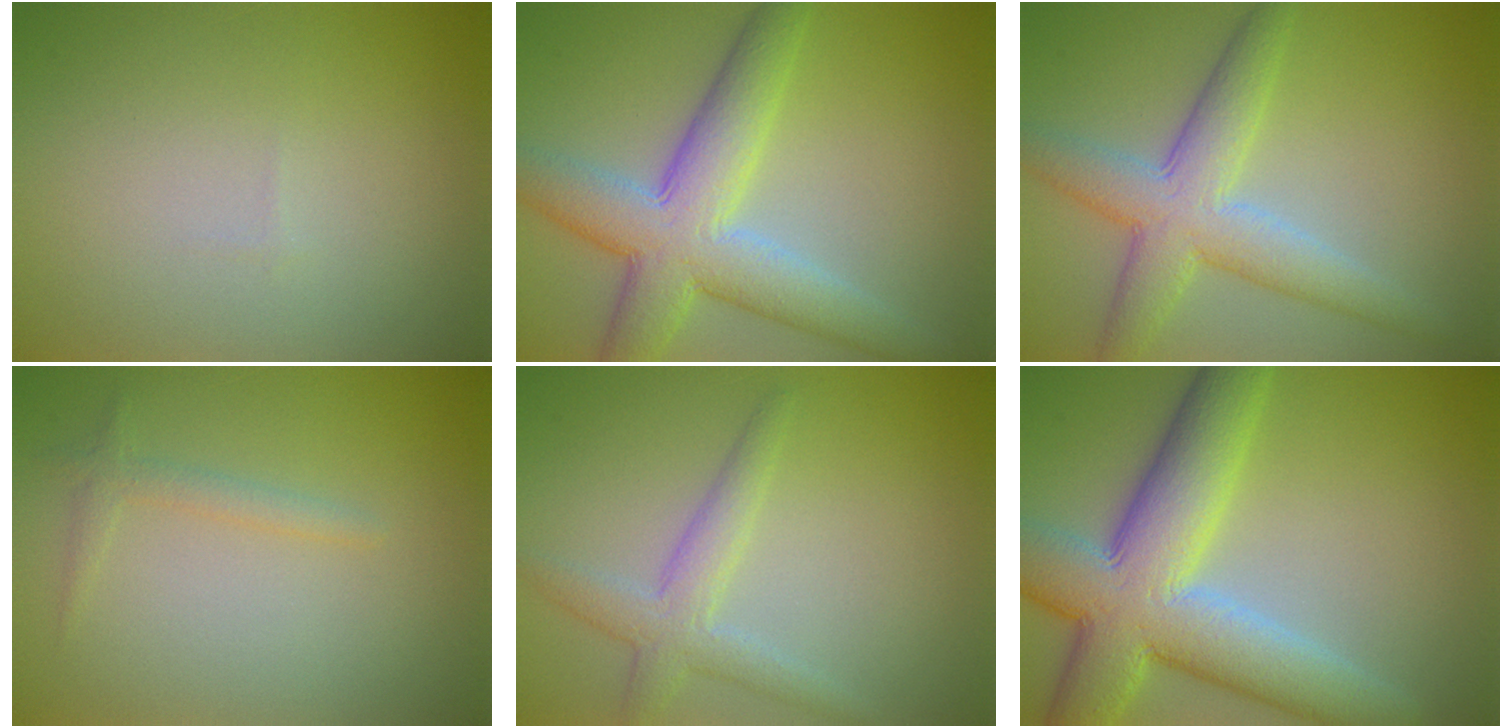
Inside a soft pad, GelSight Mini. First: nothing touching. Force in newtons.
{"total": 8.0, "press": 8.0, "slide": 0.5}
{"total": 6.2, "press": 6.1, "slide": 0.4}
{"total": 1.3, "press": 1.3, "slide": 0.1}
{"total": 3.0, "press": 3.0, "slide": 0.1}
{"total": 11.4, "press": 11.4, "slide": 0.7}